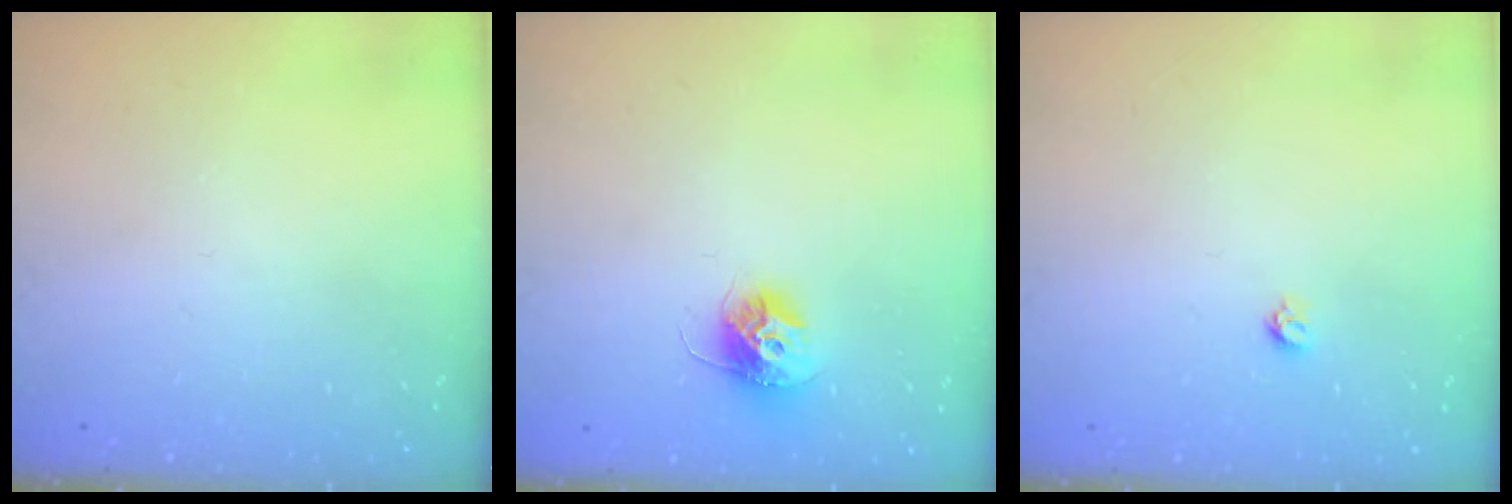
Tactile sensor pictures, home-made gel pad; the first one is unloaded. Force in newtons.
{"total": 10.4, "press": 10.4, "slide": 0.5}
{"total": 3.4, "press": 3.4, "slide": 0.2}